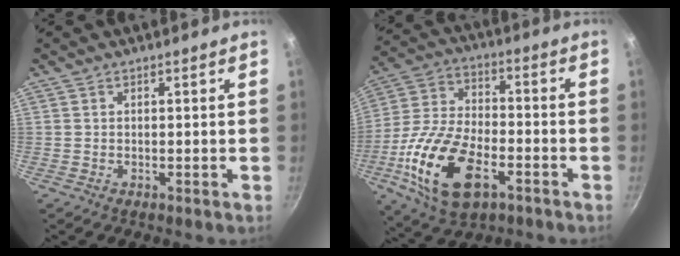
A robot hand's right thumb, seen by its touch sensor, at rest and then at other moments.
{"total": 19.8, "force": [-7.3, 10.5, 15.1], "torque": [-0.295, 0.023, -0.139]}